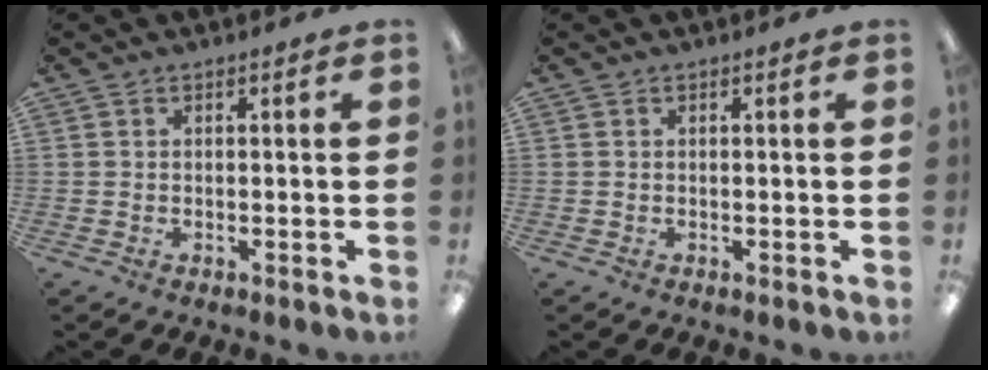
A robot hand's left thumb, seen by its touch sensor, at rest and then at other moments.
{"total": 0.0}